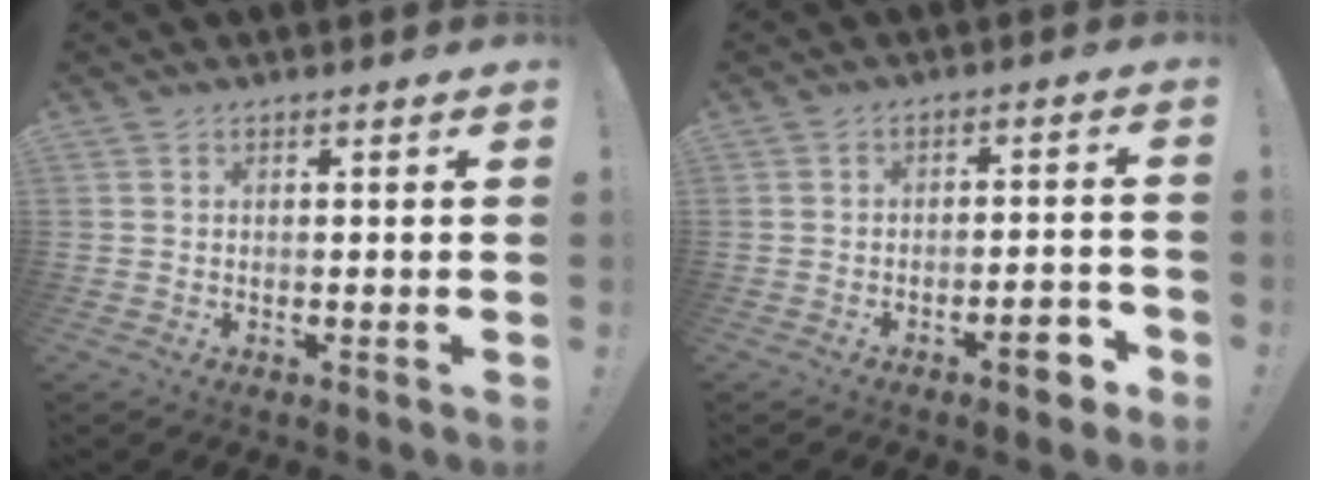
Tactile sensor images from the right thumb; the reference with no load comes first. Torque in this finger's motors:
{"motor_torque": [0.94, 0.62, 0.40, -0.69, 0.00]}